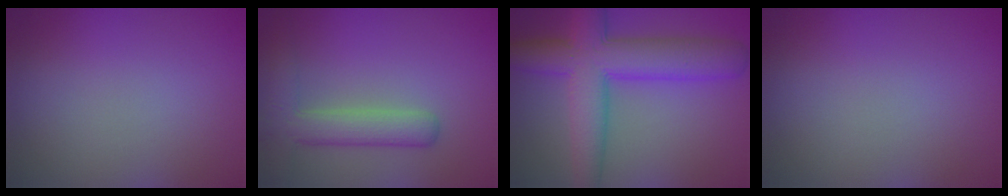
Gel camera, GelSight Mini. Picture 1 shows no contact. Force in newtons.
{"total": 4.3, "press": 4.3, "slide": 0.2}
{"total": 8.5, "press": 8.5, "slide": 0.3}
{"total": 0.0}